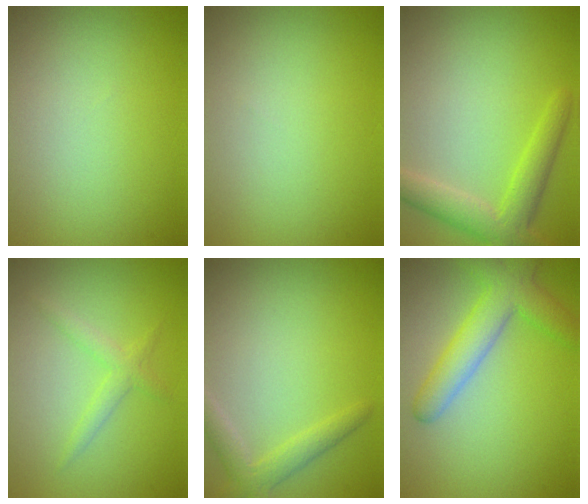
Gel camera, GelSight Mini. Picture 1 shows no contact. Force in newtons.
{"total": 0.0}
{"total": 4.0, "press": 4.0, "slide": 0.3}
{"total": 1.6, "press": 1.6, "slide": 0.1}
{"total": 2.4, "press": 2.4, "slide": 0.1}
{"total": 4.7, "press": 4.7, "slide": 0.2}